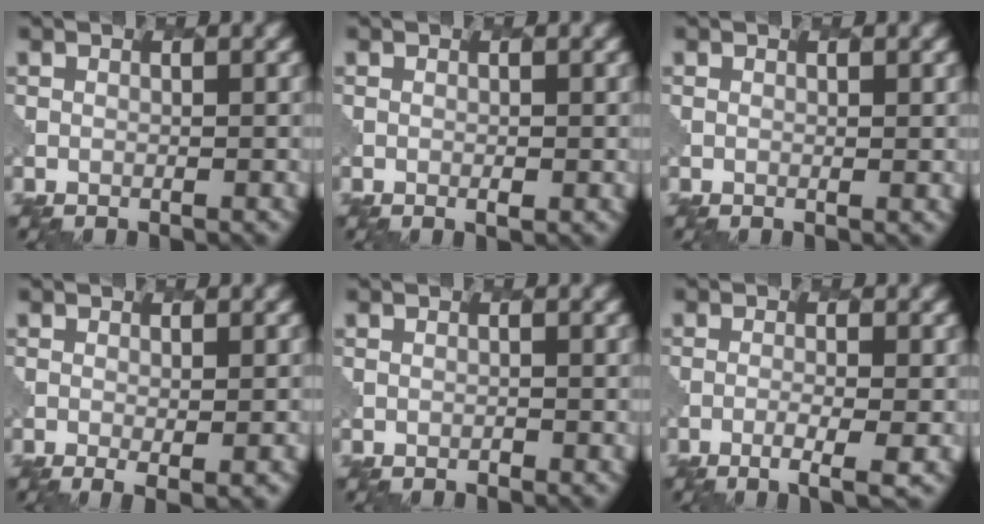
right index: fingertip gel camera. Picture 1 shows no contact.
{"total": 0.7, "force": [0.0, 0.2, 0.7], "torque": [-0.010, -0.003, 0.002]}
{"total": 0.7, "force": [0.4, 0.1, 0.6], "torque": [-0.008, -0.005, 0.006]}
{"total": 2.3, "force": [-0.5, 0.5, 2.2], "torque": [-0.034, -0.010, -0.004]}
{"total": 0.0}
{"total": 3.0, "force": [-1.1, 0.6, 2.7], "torque": [-0.046, -0.001, -0.024]}